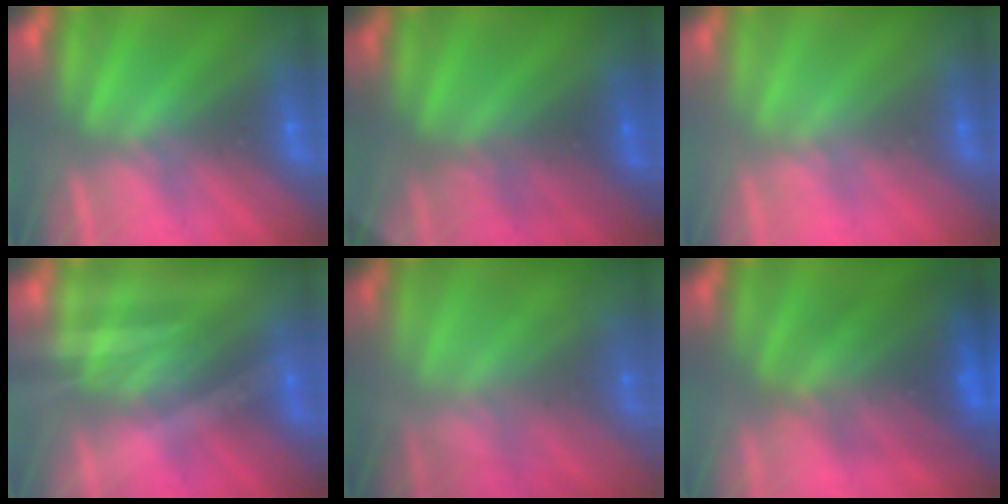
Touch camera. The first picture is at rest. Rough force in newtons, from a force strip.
{"total": 2.8}
{"total": 2.2}
{"total": 1.9}
{"total": 7.9}
{"total": 7.5}